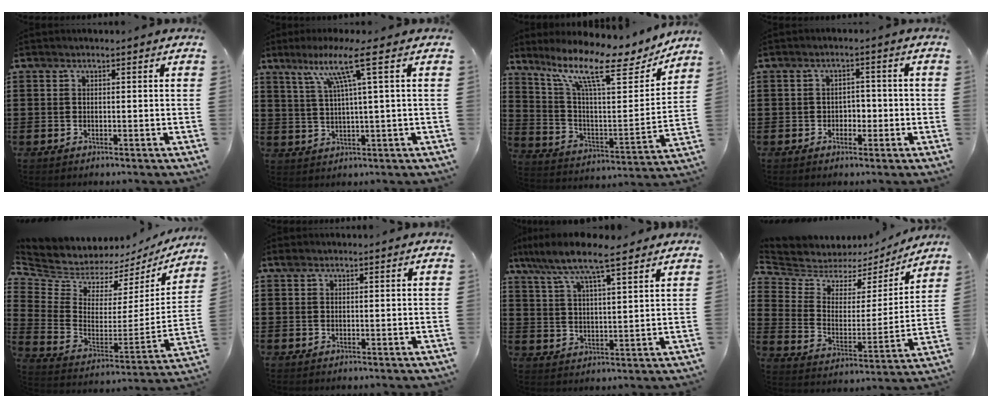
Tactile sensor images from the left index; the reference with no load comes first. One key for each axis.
{"total": 8.4, "fx": 3.6, "fy": -0.3, "fz": 7.5, "tx": -0.155, "ty": 0.004, "tz": 0.057}
{"total": 13.1, "fx": 9.2, "fy": 3.1, "fz": 8.8, "tx": -0.185, "ty": -0.046, "tz": 0.152}
{"total": 2.3, "fx": -1.0, "fy": 1.7, "fz": 1.1, "tx": -0.027, "ty": 0.006, "tz": -0.025}
{"total": 5.7, "fx": 5.5, "fy": 1.4, "fz": 0.2, "tx": -0.047, "ty": -0.060, "tz": 0.093}
{"total": 1.3, "fx": 0.8, "fy": 0.8, "fz": 0.6, "tx": -0.016, "ty": 0.006, "tz": 0.015}
{"total": 8.1, "fx": 6.5, "fy": 1.2, "fz": 4.7, "tx": -0.113, "ty": -0.020, "tz": 0.113}
{"total": 5.0, "fx": 4.4, "fy": 2.4, "fz": 0.3, "tx": -0.043, "ty": -0.032, "tz": 0.071}